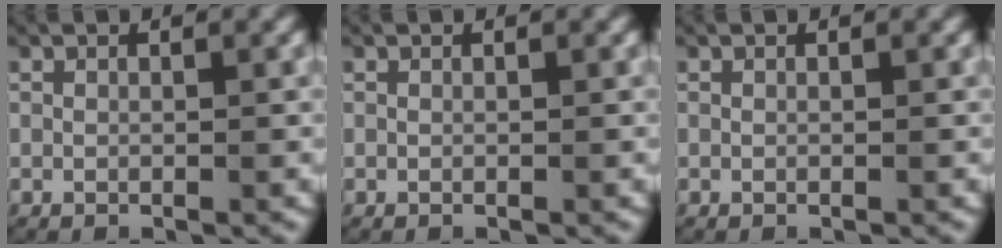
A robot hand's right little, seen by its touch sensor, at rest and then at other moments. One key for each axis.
{"total": 0.0}
{"total": 0.0}